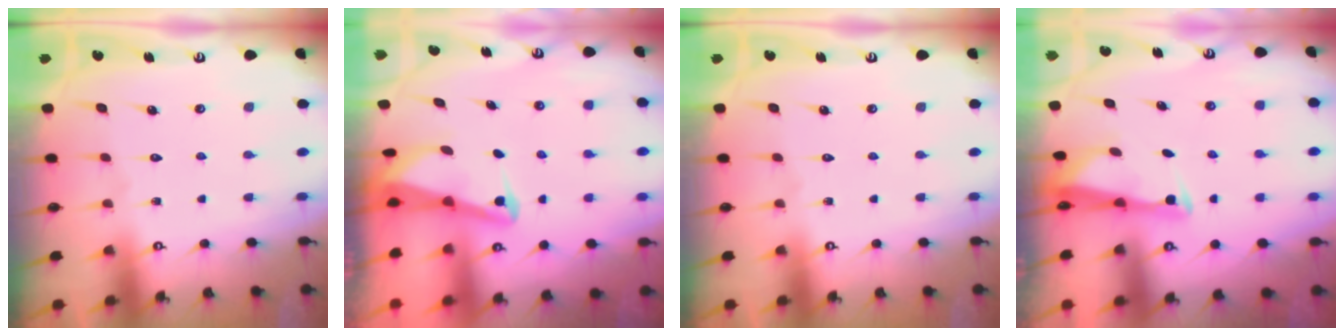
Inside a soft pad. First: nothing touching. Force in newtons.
{"total": 3.0, "press": 2.9, "slide": 0.7}
{"total": 0.0}
{"total": 2.7, "press": 2.7, "slide": 0.6}